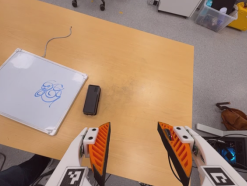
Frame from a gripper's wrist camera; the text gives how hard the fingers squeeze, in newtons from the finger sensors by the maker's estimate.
{"total": 0.0}